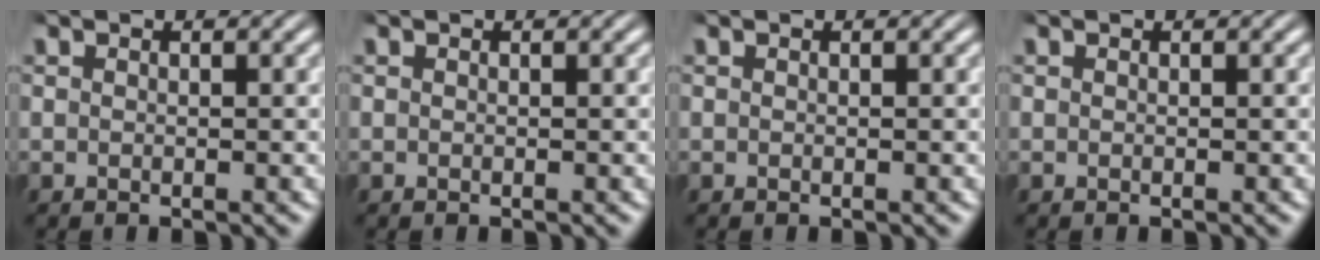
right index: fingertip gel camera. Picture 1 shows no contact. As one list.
[{"total": 0.0}, {"total": 0.0}, {"total": 0.0}]